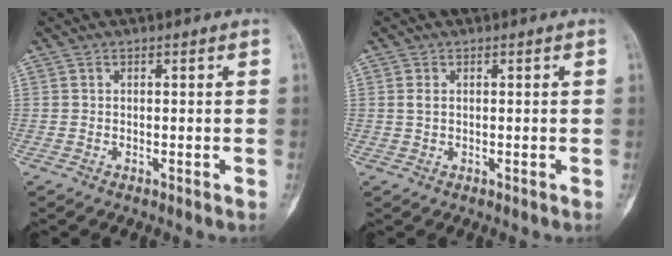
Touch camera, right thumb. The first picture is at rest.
{"total": 1.5, "force": [0.4, 0.9, 1.2], "torque": [-0.025, 0.002, 0.010]}